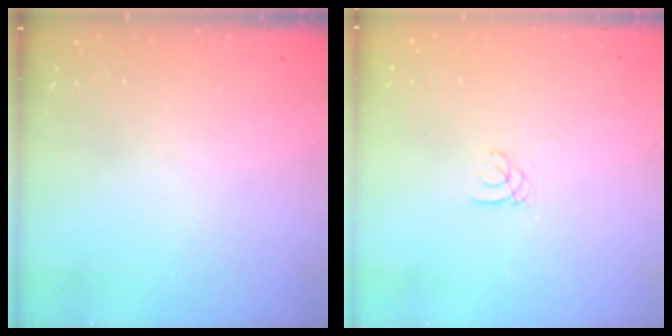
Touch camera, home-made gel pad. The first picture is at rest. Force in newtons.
{"total": 1.0, "press": 1.0, "slide": 0.1}